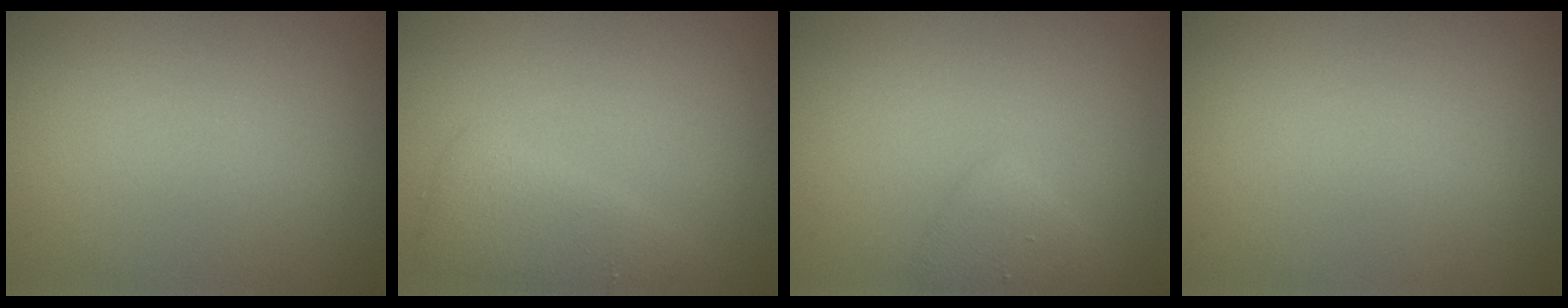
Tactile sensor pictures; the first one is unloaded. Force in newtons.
{"total": 2.9, "press": 2.9, "slide": 0.1}
{"total": 1.8, "press": 1.8, "slide": 0.1}
{"total": 0.0}